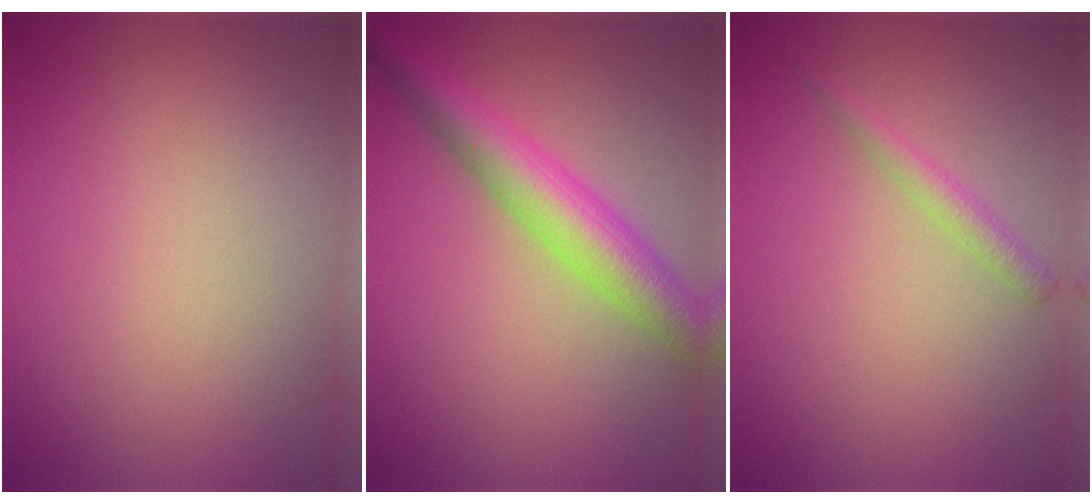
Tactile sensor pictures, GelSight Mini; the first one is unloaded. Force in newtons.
{"total": 6.4, "press": 6.4, "slide": 0.1}
{"total": 1.6, "press": 1.6, "slide": 0.0}